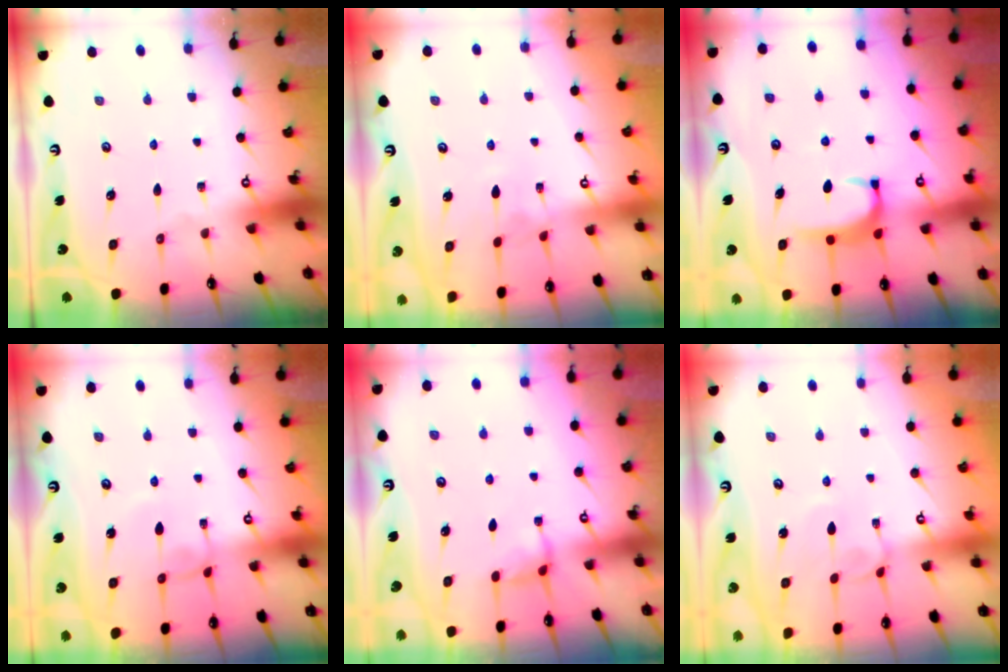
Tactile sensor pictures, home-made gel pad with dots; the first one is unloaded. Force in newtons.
{"total": 3.0, "press": 3.0, "slide": 0.4}
{"total": 2.0, "press": 1.9, "slide": 0.5}
{"total": 1.5, "press": 1.4, "slide": 0.3}
{"total": 2.9, "press": 2.9, "slide": 0.6}
{"total": 3.1, "press": 3.1, "slide": 0.3}